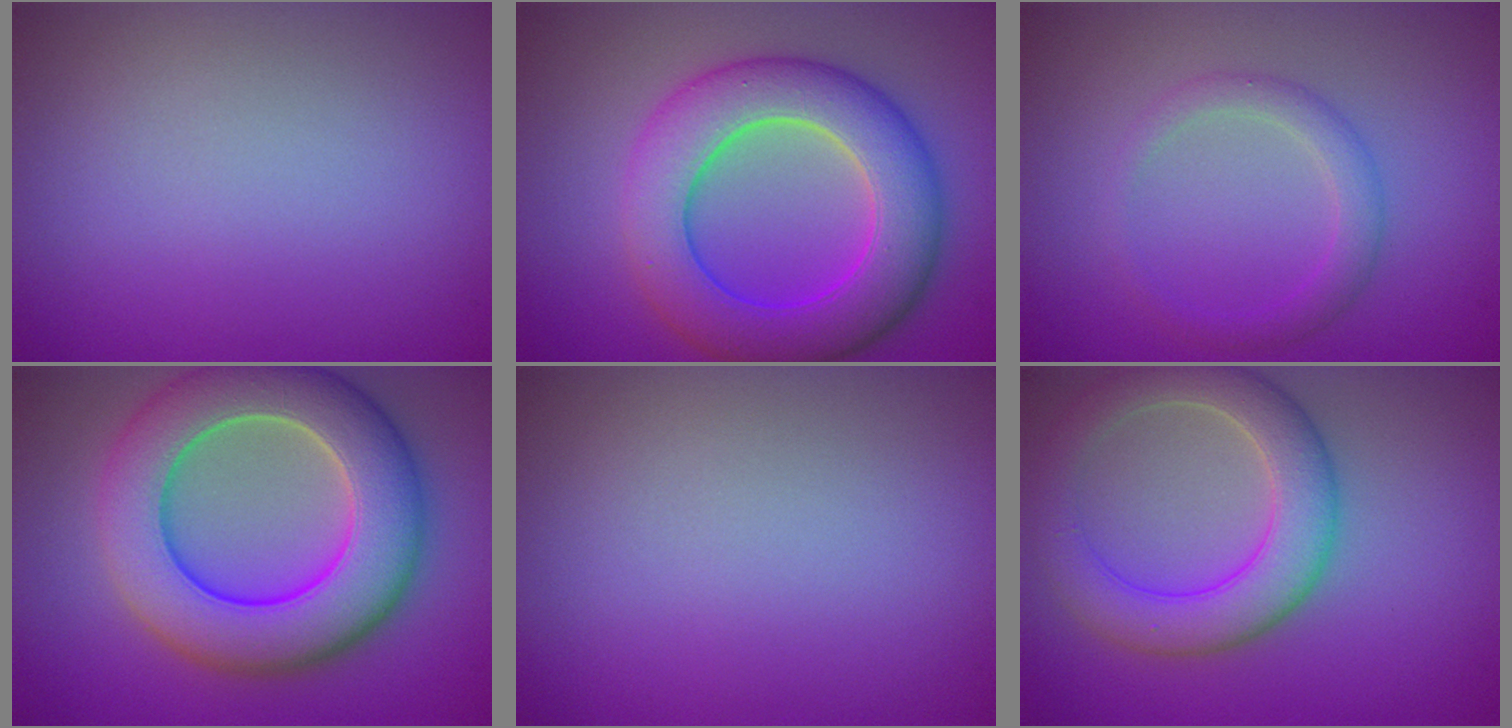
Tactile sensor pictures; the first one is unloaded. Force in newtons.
{"total": 9.0, "press": 9.0, "slide": 0.4}
{"total": 2.1, "press": 2.1, "slide": 0.0}
{"total": 10.8, "press": 10.8, "slide": 0.4}
{"total": 0.0}
{"total": 6.1, "press": 6.1, "slide": 0.3}